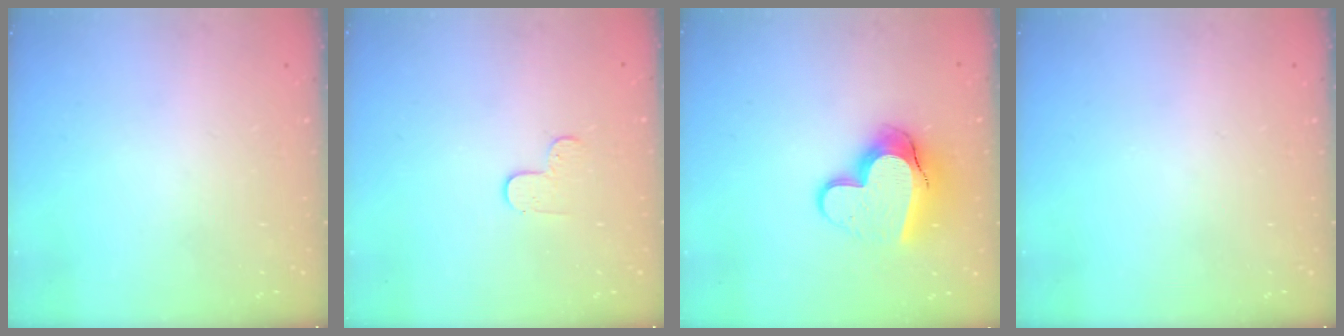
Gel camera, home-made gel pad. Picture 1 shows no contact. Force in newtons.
{"total": 3.6, "press": 3.6, "slide": 0.4}
{"total": 14.1, "press": 14.1, "slide": 1.1}
{"total": 0.0}